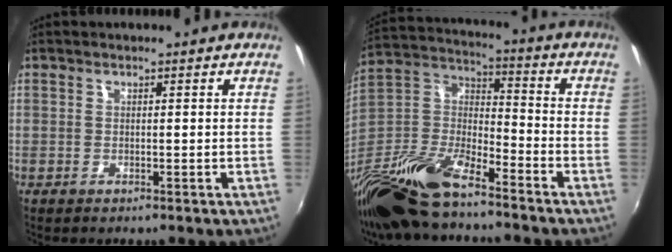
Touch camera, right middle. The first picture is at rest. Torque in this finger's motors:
{"motor_torque": [-0.06, -0.93, 0.28, 0.17]}